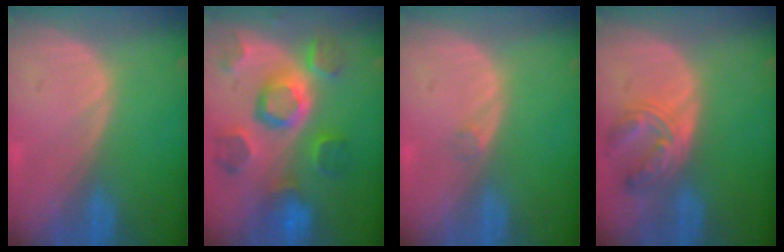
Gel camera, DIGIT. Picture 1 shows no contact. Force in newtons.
{"total": 11.3, "press": 10.0, "slide": 5.3}
{"total": 0.8, "press": 0.8, "slide": 0.1}
{"total": 5.7, "press": 5.7, "slide": 0.4}